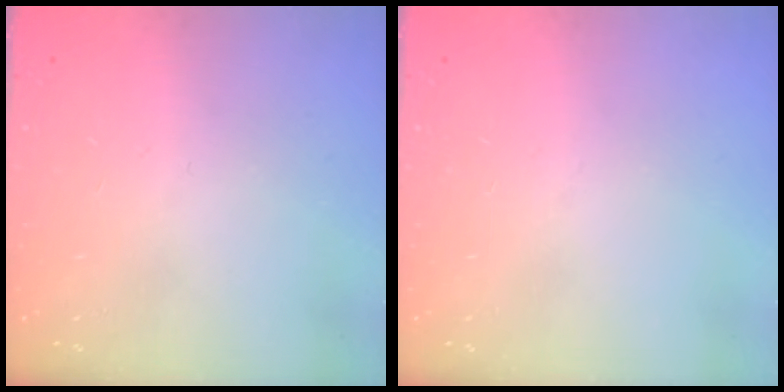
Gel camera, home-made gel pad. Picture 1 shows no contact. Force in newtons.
{"total": 0.0}